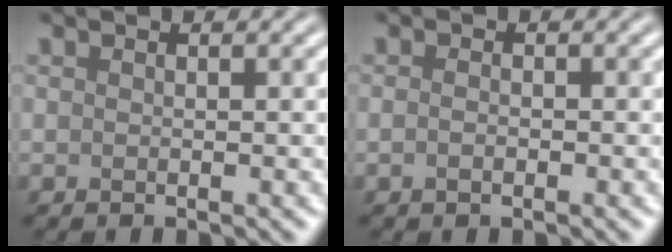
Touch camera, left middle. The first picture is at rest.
{"total": 0.8, "force": [-0.3, 0.4, 0.6], "torque": [-0.013, -0.001, -0.008]}